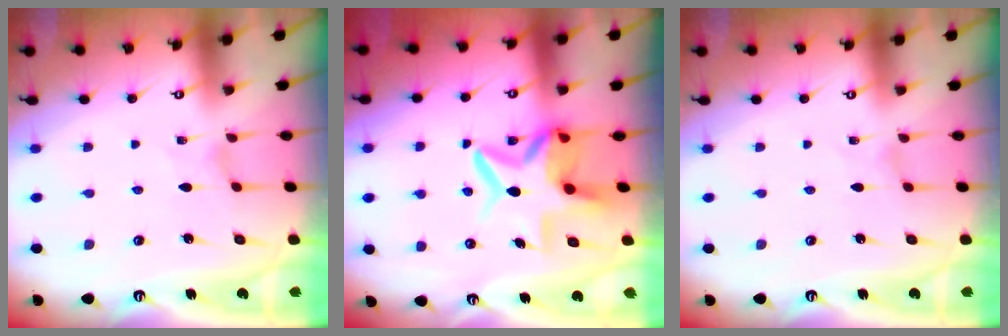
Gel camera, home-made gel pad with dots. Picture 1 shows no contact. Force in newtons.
{"total": 10.1, "press": 10.0, "slide": 1.2}
{"total": 0.0}